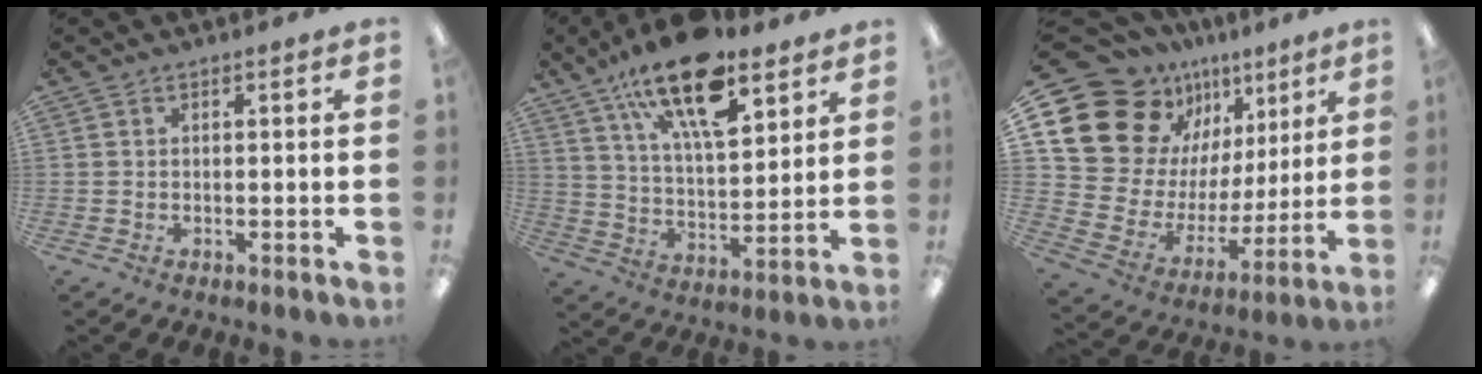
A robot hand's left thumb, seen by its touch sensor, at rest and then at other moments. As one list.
[{"total": 20.8, "force": [13.3, 8.5, 13.6], "torque": [-0.218, -0.069, 0.225]}, {"total": 16.9, "force": [10.5, 11.6, 6.5], "torque": [-0.138, -0.075, 0.205]}]